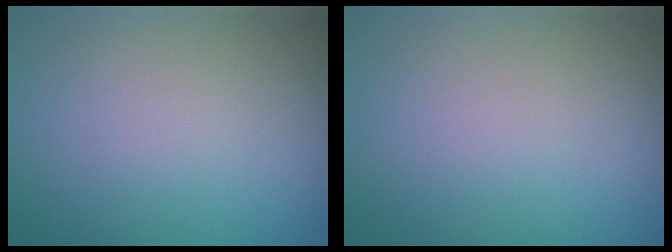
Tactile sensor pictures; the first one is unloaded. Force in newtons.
{"total": 0.0}